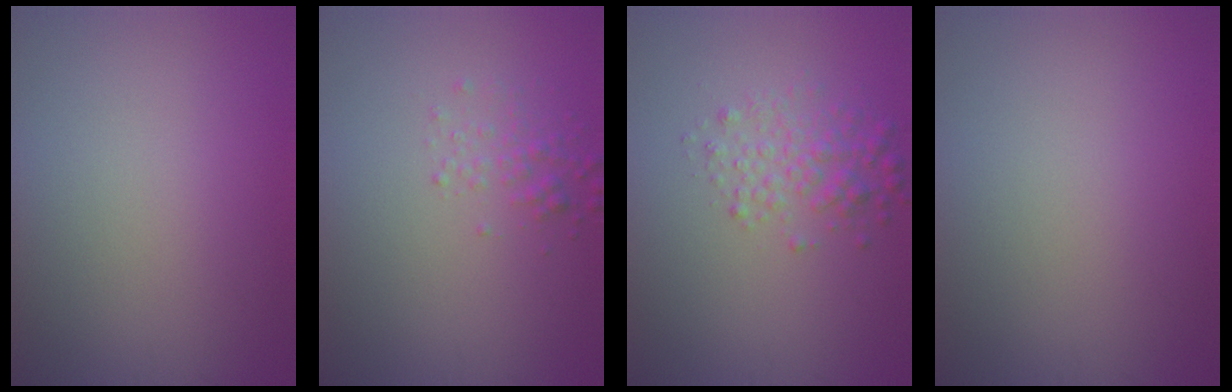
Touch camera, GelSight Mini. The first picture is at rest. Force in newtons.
{"total": 1.6, "press": 1.6, "slide": 0.1}
{"total": 2.8, "press": 2.8, "slide": 0.0}
{"total": 0.0}